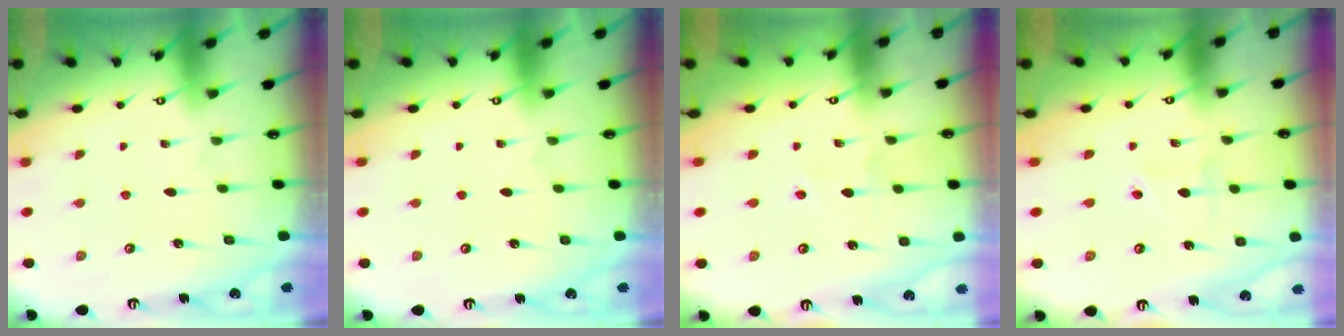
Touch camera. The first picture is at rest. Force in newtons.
{"total": 0.0}
{"total": 2.5, "press": 2.4, "slide": 0.6}
{"total": 1.5, "press": 1.5, "slide": 0.2}